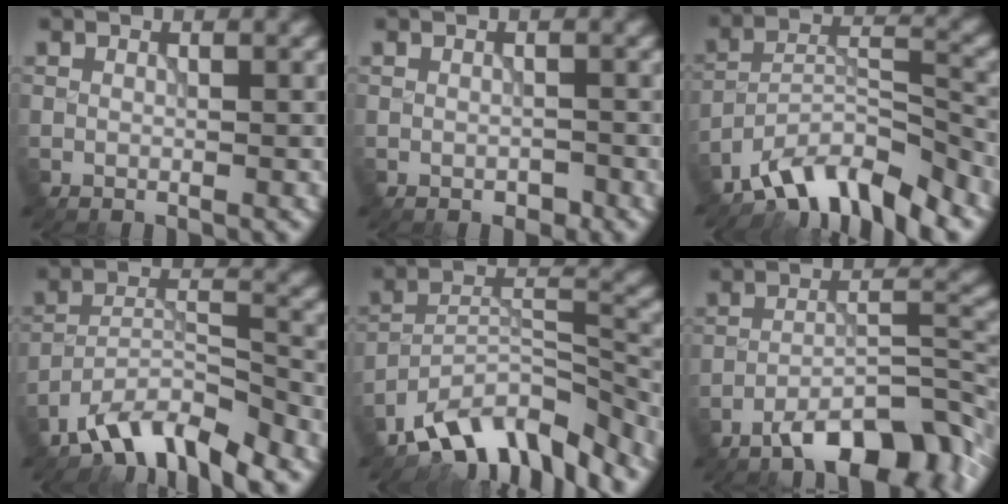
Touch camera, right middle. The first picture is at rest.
{"total": 0.8, "force": [-0.5, 0.5, 0.5], "torque": [-0.006, -0.003, -0.007]}
{"total": 8.9, "force": [-7.0, 2.4, 4.9], "torque": [-0.074, 0.002, -0.135]}
{"total": 6.9, "force": [-5.6, 1.7, 3.6], "torque": [-0.055, 0.000, -0.105]}
{"total": 10.0, "force": [-7.9, 3.3, 5.2], "torque": [-0.081, 0.003, -0.148]}
{"total": 8.7, "force": [-6.3, 2.3, 5.6], "torque": [-0.083, 0.010, -0.105]}